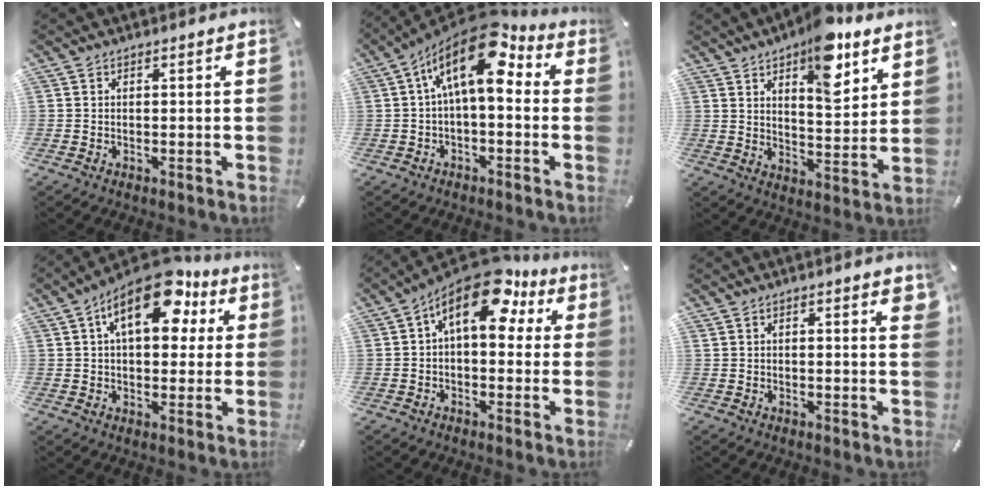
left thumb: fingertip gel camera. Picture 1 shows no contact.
{"total": 15.3, "force": [5.6, 7.2, 12.3], "torque": [-0.224, -0.029, 0.092]}
{"total": 13.1, "force": [8.4, 5.7, 8.2], "torque": [-0.109, -0.047, 0.142]}
{"total": 16.9, "force": [7.4, 9.2, 12.1], "torque": [-0.180, -0.018, 0.124]}
{"total": 15.4, "force": [7.2, 7.6, 11.4], "torque": [-0.178, -0.039, 0.121]}
{"total": 1.7, "force": [1.1, 0.3, 1.3], "torque": [-0.019, -0.003, 0.018]}